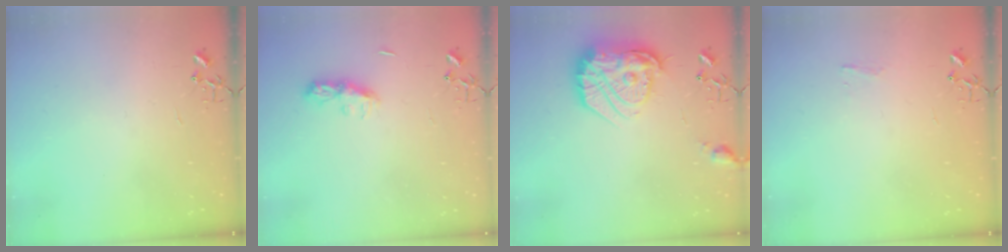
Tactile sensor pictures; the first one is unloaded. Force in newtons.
{"total": 7.8, "press": 7.8, "slide": 0.4}
{"total": 21.6, "press": 21.5, "slide": 1.7}
{"total": 3.7, "press": 3.6, "slide": 0.6}